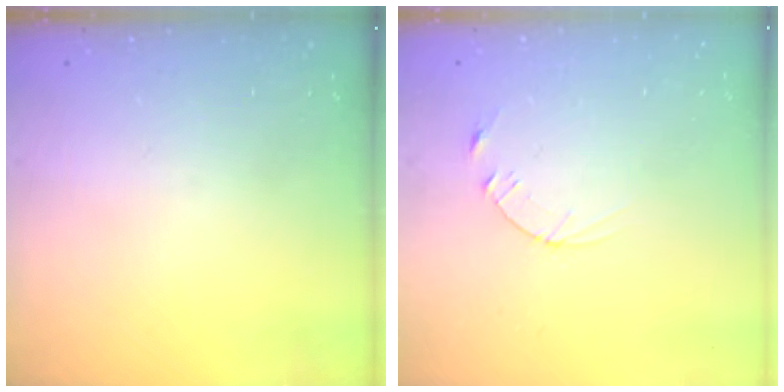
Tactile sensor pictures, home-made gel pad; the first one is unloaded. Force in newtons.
{"total": 2.5, "press": 2.5, "slide": 0.3}